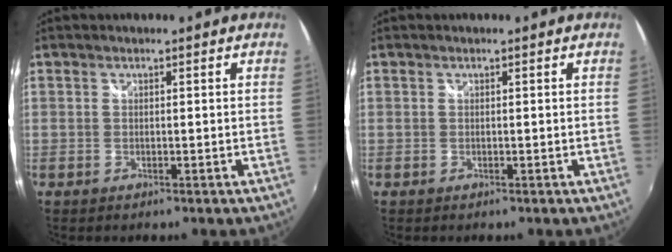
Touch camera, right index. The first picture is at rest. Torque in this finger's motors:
{"motor_torque": [0.75, 0.92, 0.00, 0.00]}